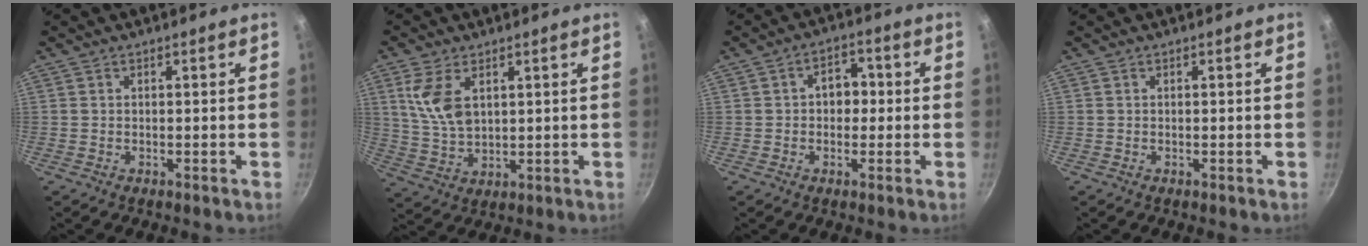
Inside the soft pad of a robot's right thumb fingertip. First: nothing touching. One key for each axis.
{"total": 9.1, "fx": 3.5, "fy": 5.2, "fz": 6.7, "tx": -0.126, "ty": -0.022, "tz": 0.076}
{"total": 5.3, "fx": 0.1, "fy": 3.9, "fz": 3.6, "tx": -0.017, "ty": 0.013, "tz": -0.005}
{"total": 0.0}